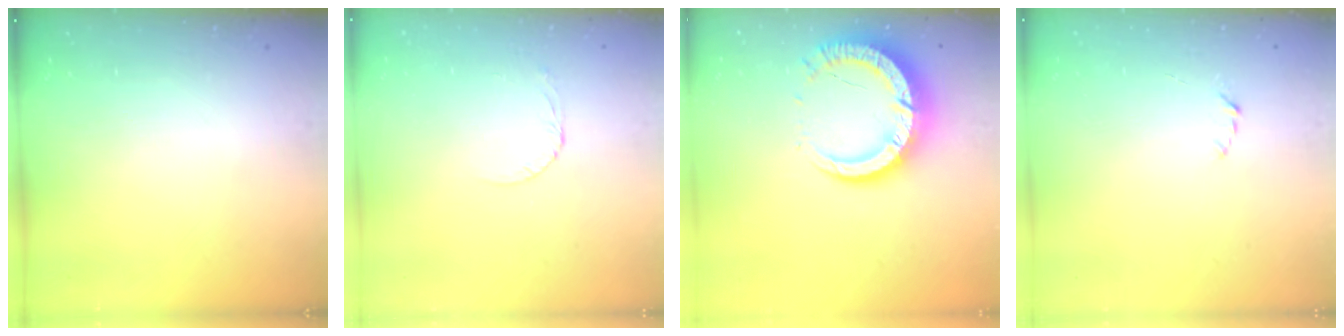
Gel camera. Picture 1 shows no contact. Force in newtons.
{"total": 2.6, "press": 2.6, "slide": 0.1}
{"total": 11.1, "press": 11.1, "slide": 1.0}
{"total": 2.2, "press": 2.1, "slide": 0.3}